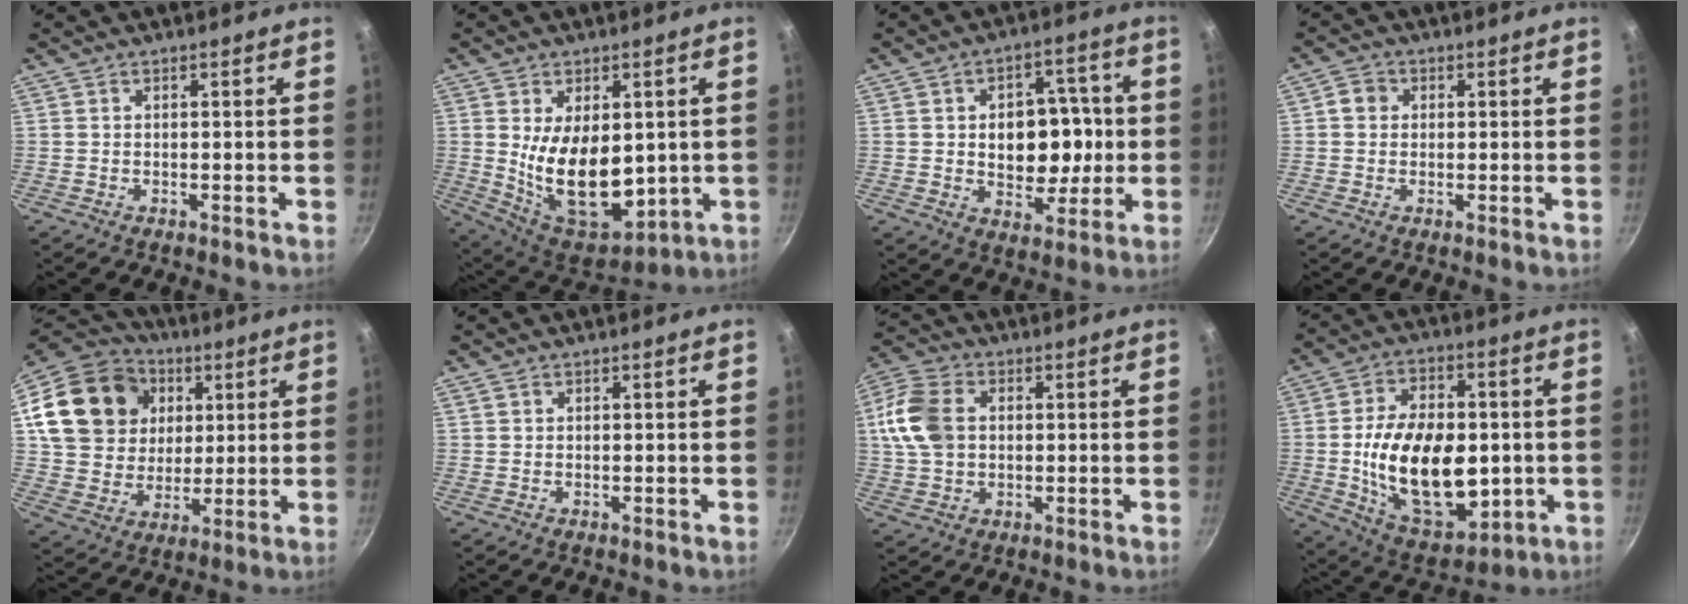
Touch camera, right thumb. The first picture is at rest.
{"total": 16.9, "force": [0.3, 10.2, 13.5], "torque": [-0.190, -0.036, 0.035]}
{"total": 13.2, "force": [0.1, 9.3, 9.4], "torque": [-0.079, 0.009, 0.005]}
{"total": 2.9, "force": [0.4, 2.6, 1.1], "torque": [-0.005, 0.004, -0.001]}
{"total": 22.1, "force": [6.3, 18.2, 10.8], "torque": [-0.193, 0.016, 0.116]}
{"total": 0.6, "force": [0.4, 0.5, 0.1], "torque": [0.001, 0.001, 0.004]}
{"total": 11.8, "force": [1.7, 8.5, 8.0], "torque": [-0.152, 0.011, 0.023]}
{"total": 23.0, "force": [-1.7, 14.1, 18.0], "torque": [-0.271, 0.001, -0.012]}